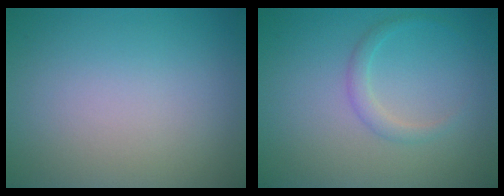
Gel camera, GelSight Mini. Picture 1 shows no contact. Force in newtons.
{"total": 1.4, "press": 1.4, "slide": 0.1}